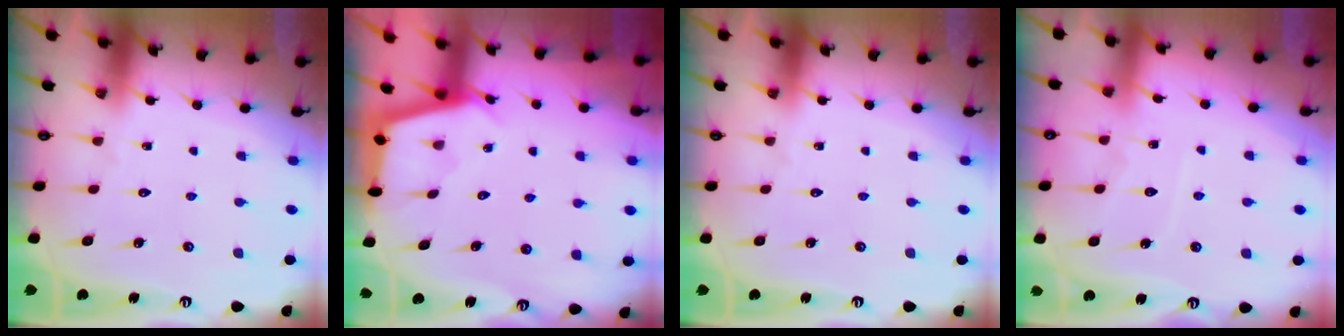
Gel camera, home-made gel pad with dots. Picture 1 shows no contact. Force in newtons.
{"total": 2.9, "press": 2.9, "slide": 0.4}
{"total": 0.0}
{"total": 6.1, "press": 6.1, "slide": 0.6}